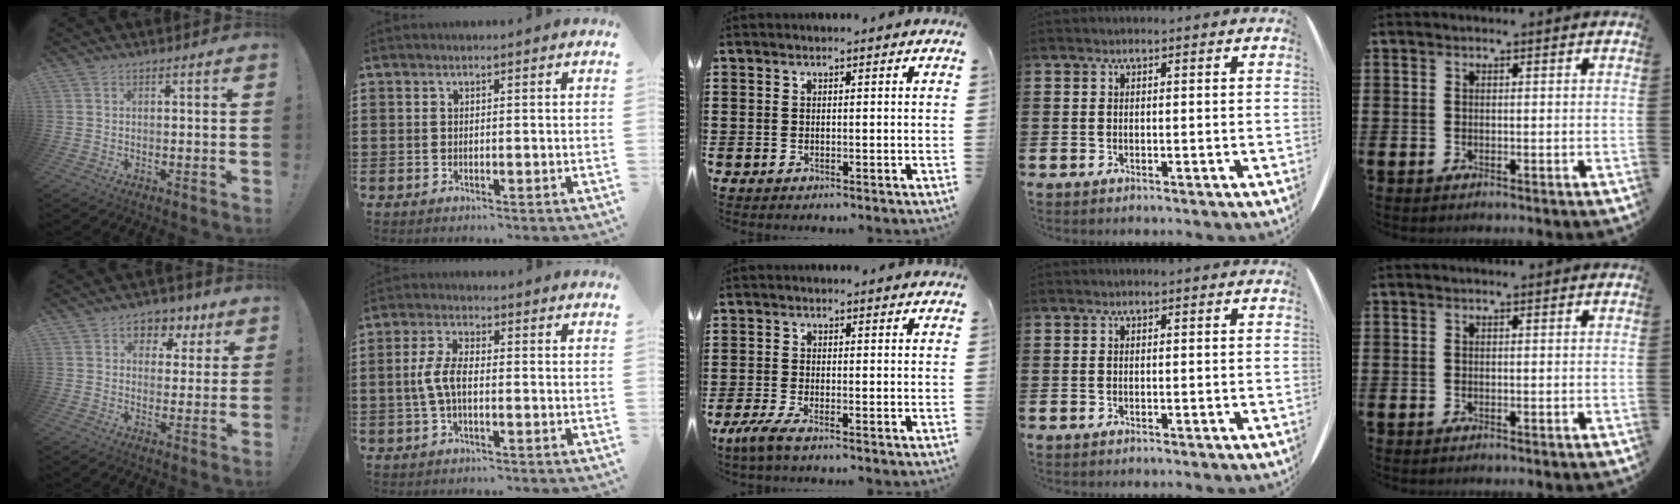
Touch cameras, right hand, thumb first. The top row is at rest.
{"thumb": {"total": 6.1, "force": [2.3, 5.3, 1.8], "torque": [-0.010, -0.014, 0.043]}, "index": {"total": 4.7, "force": [-0.6, 1.8, 4.3], "torque": [-0.106, -0.004, -0.020]}, "middle": {"total": 2.8, "force": [-2.0, 0.5, 1.9], "torque": [-0.047, -0.003, -0.041]}}